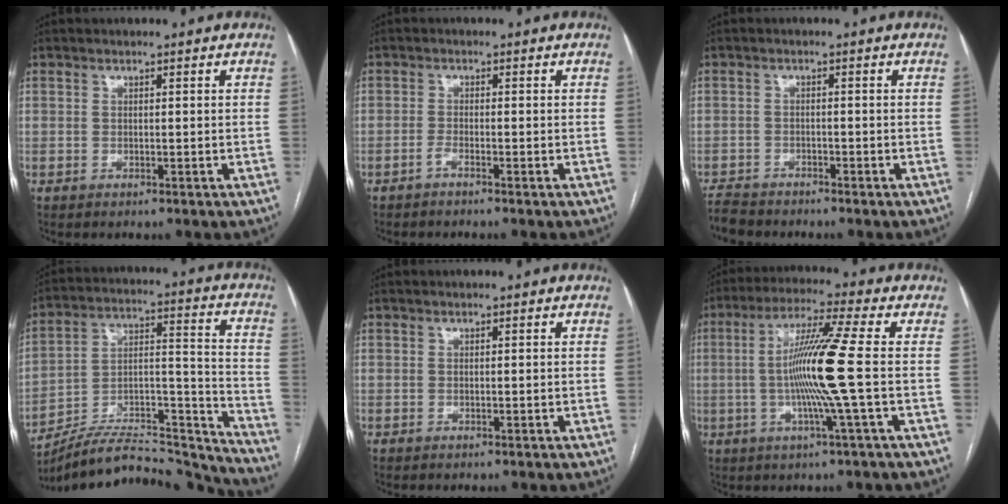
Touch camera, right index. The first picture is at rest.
{"total": 1.2, "force": [-1.0, -0.2, 0.7], "torque": [-0.015, 0.001, -0.022]}
{"total": 3.8, "force": [-3.7, 0.8, 0.2], "torque": [-0.003, -0.013, -0.069]}
{"total": 24.9, "force": [-23.8, 3.1, 7.0], "torque": [-0.099, 0.035, -0.366]}
{"total": 0.0}
{"total": 11.7, "force": [-0.9, -2.0, 11.5], "torque": [-0.218, -0.005, -0.020]}